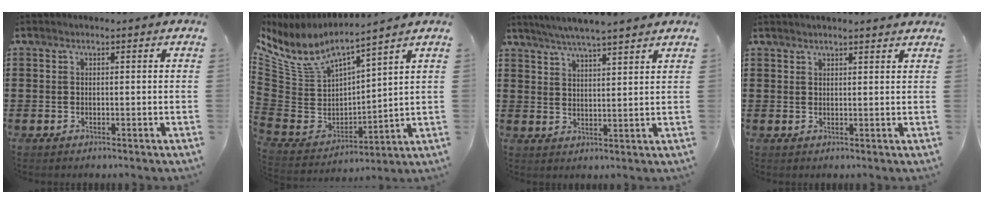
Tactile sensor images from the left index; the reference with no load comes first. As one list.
[{"total": 6.4, "force": [5.4, 2.0, 2.9], "torque": [-0.086, -0.043, 0.091]}, {"total": 4.4, "force": [4.1, -0.5, 1.5], "torque": [-0.041, -0.013, 0.072]}, {"total": 1.7, "force": [1.7, -0.1, 0.3], "torque": [-0.008, 0.001, 0.032]}]